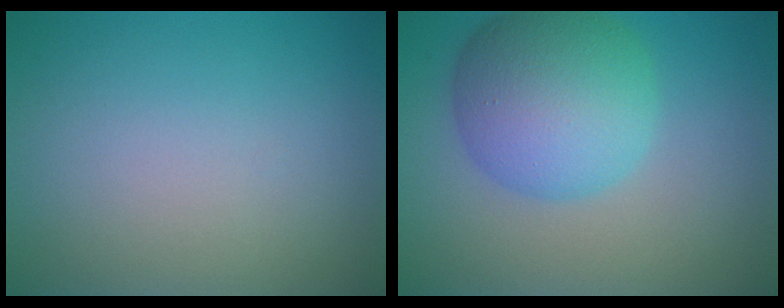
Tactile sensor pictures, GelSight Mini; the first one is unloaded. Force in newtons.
{"total": 8.1, "press": 8.1, "slide": 0.1}